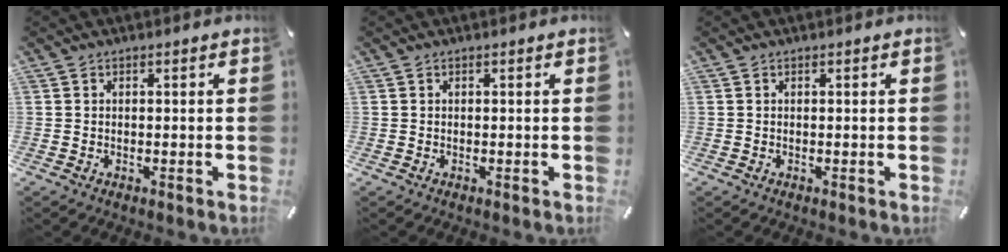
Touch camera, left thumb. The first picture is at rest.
{"total": 0.0}
{"total": 0.0}